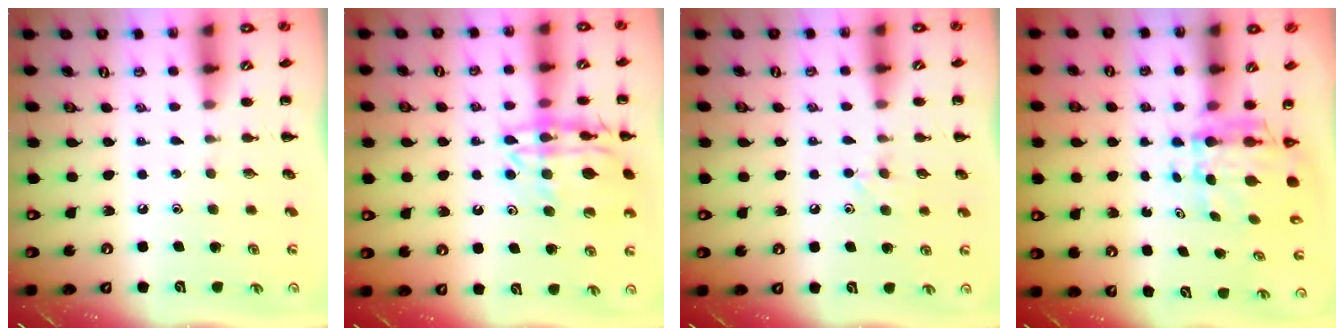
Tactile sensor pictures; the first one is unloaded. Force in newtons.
{"total": 17.7, "press": 17.6, "slide": 2.0}
{"total": 6.1, "press": 5.9, "slide": 1.4}
{"total": 6.1, "press": 5.8, "slide": 1.8}